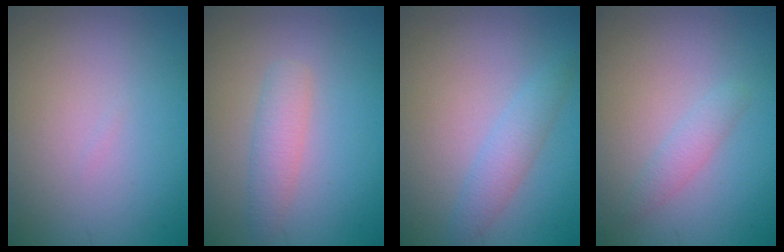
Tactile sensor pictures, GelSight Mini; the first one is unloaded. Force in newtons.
{"total": 2.2, "press": 2.2, "slide": 0.1}
{"total": 2.2, "press": 2.2, "slide": 0.1}
{"total": 1.4, "press": 1.4, "slide": 0.0}